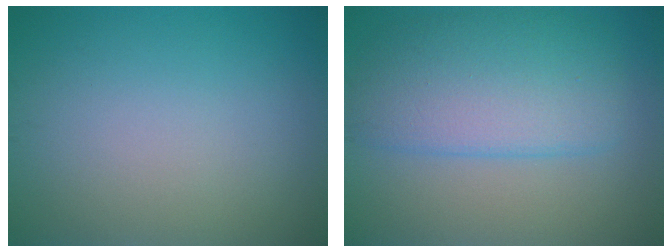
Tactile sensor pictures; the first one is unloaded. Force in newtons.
{"total": 6.3, "press": 6.3, "slide": 0.2}